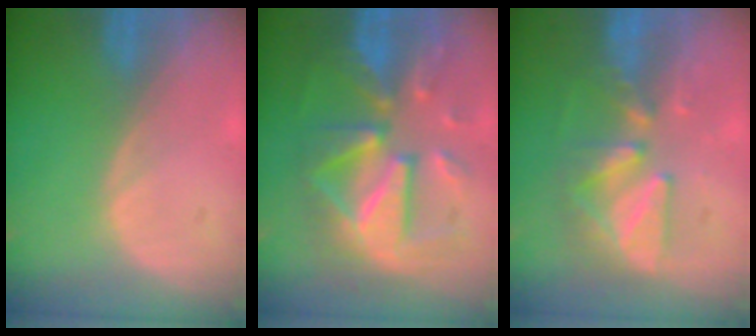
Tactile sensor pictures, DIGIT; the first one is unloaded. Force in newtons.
{"total": 12.3, "press": 12.3, "slide": 1.2}
{"total": 8.6, "press": 7.7, "slide": 3.8}